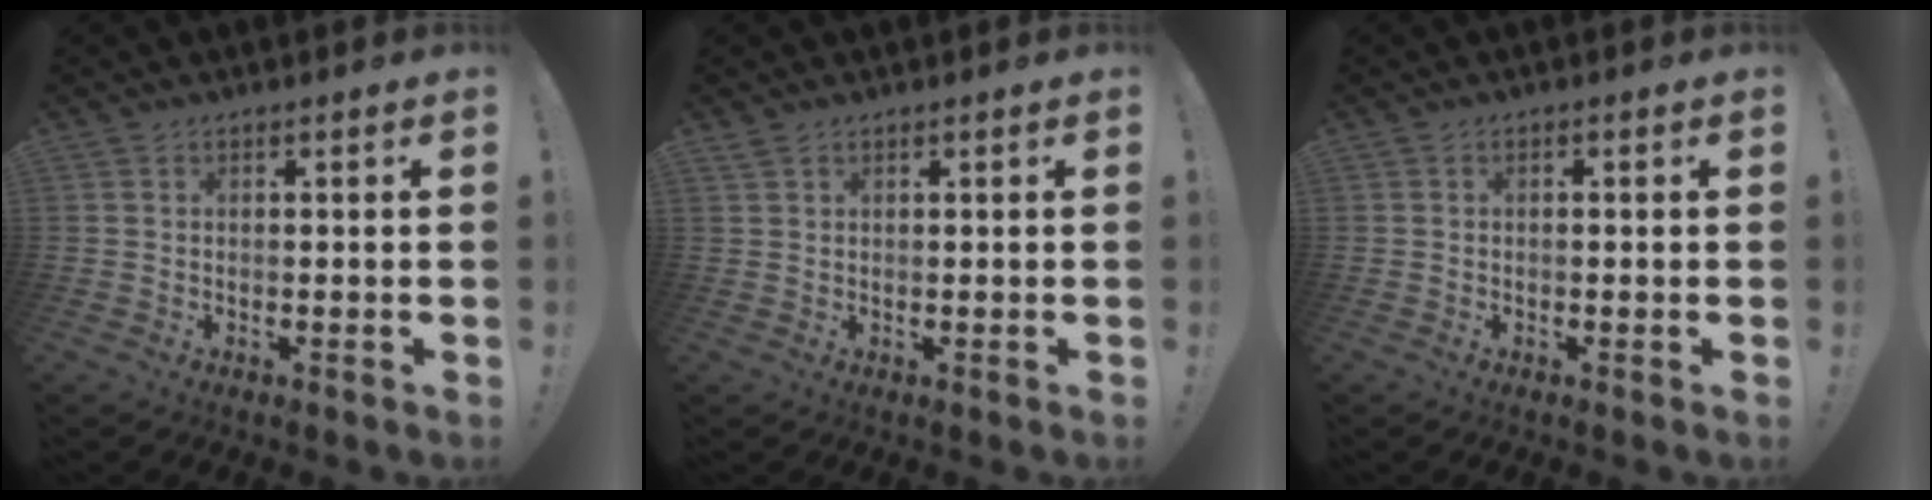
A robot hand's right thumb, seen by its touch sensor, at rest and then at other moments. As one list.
[{"total": 1.3, "force": [1.0, 0.7, 0.5], "torque": [-0.003, -0.004, 0.019]}, {"total": 0.6, "force": [-0.3, 0.1, 0.5], "torque": [-0.006, 0.001, -0.006]}]